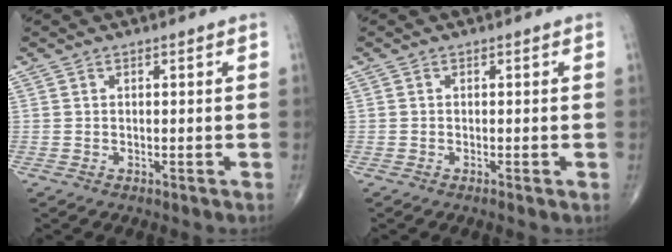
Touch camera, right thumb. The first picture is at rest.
{"total": 0.7, "force": [-0.3, 0.1, 0.6], "torque": [-0.016, -0.002, -0.008]}